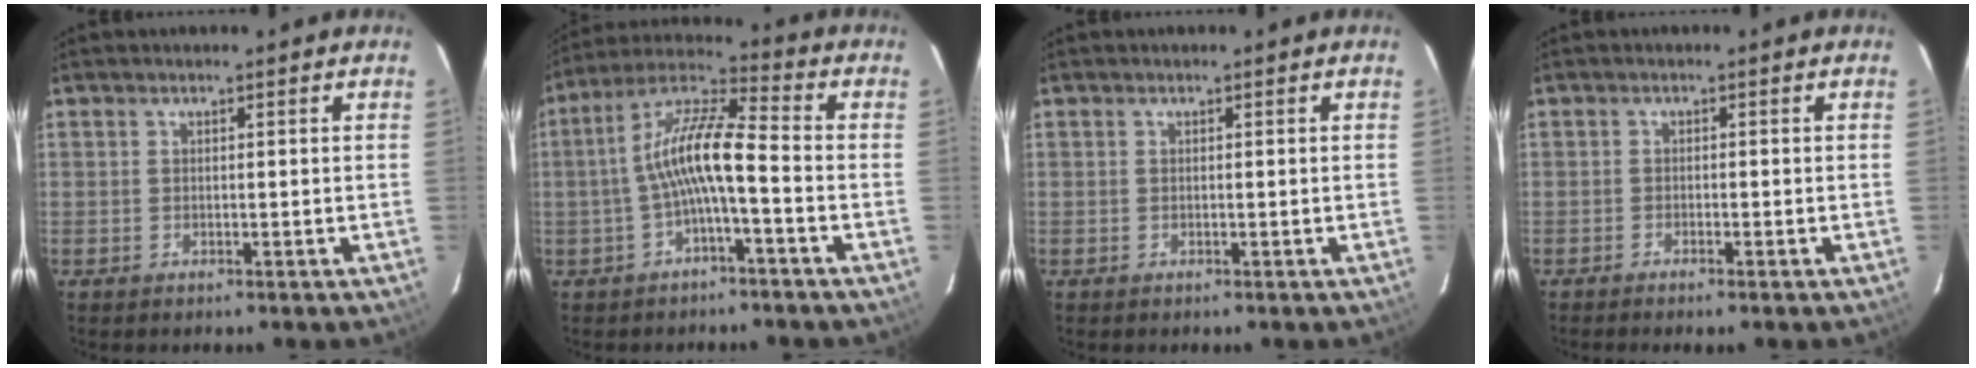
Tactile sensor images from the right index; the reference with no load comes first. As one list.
[{"total": 10.0, "force": [-2.4, 1.7, 9.5], "torque": [-0.204, 0.021, -0.046]}, {"total": 0.0}, {"total": 1.3, "force": [-1.2, -0.1, 0.7], "torque": [-0.020, -0.001, -0.022]}]